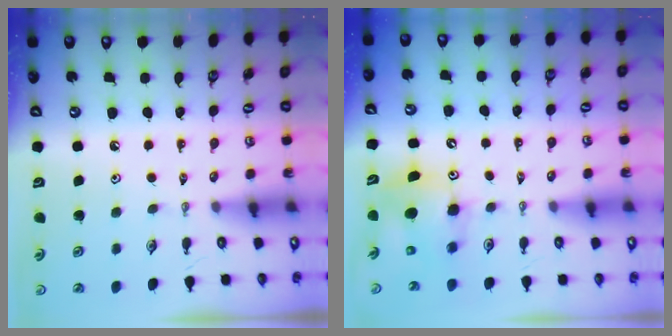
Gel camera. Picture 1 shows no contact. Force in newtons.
{"total": 8.0, "press": 8.0, "slide": 0.7}